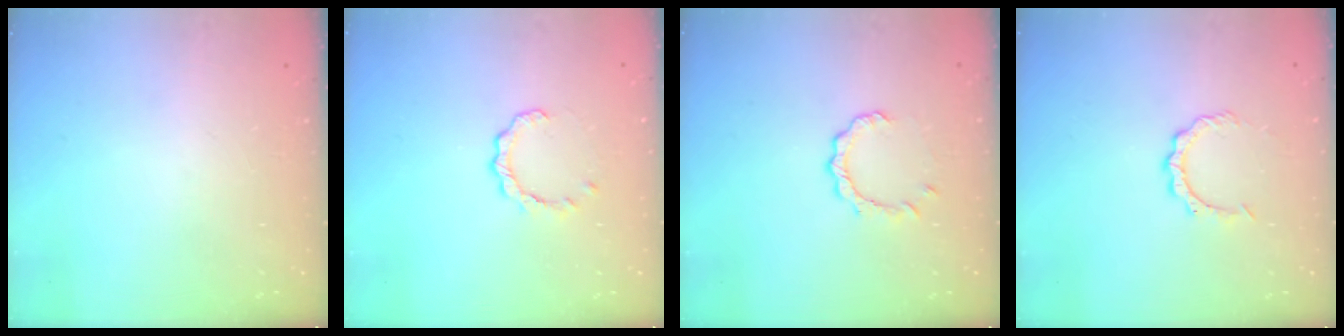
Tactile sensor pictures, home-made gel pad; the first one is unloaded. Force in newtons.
{"total": 2.6, "press": 2.6, "slide": 0.2}
{"total": 3.7, "press": 3.7, "slide": 0.3}
{"total": 4.6, "press": 4.6, "slide": 0.2}